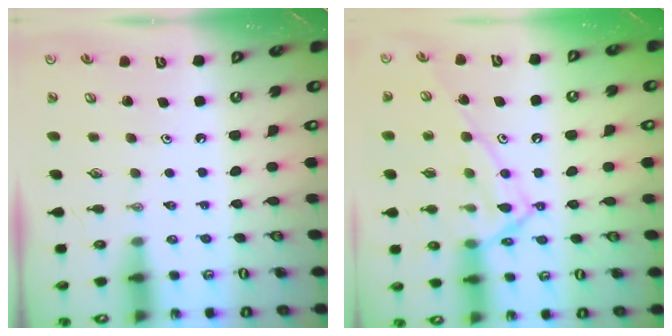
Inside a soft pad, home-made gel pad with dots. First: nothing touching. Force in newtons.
{"total": 16.0, "press": 16.0, "slide": 1.0}